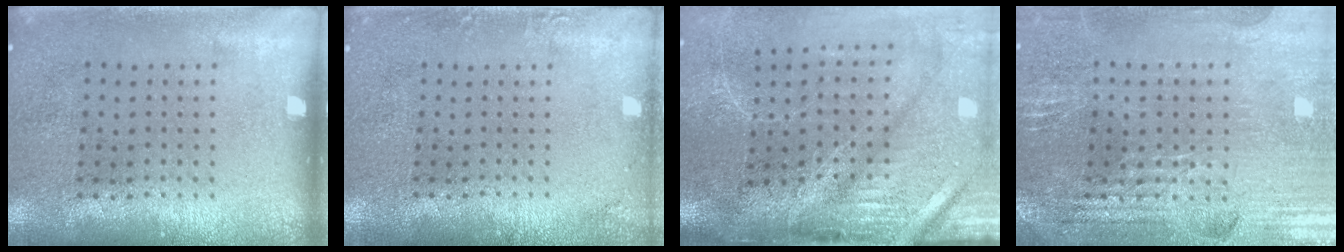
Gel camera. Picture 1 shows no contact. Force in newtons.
{"total": 1.1, "press": 1.1, "slide": 0.1}
{"total": 4.5, "press": 3.7, "slide": 2.5}
{"total": 2.9, "press": 2.8, "slide": 0.5}